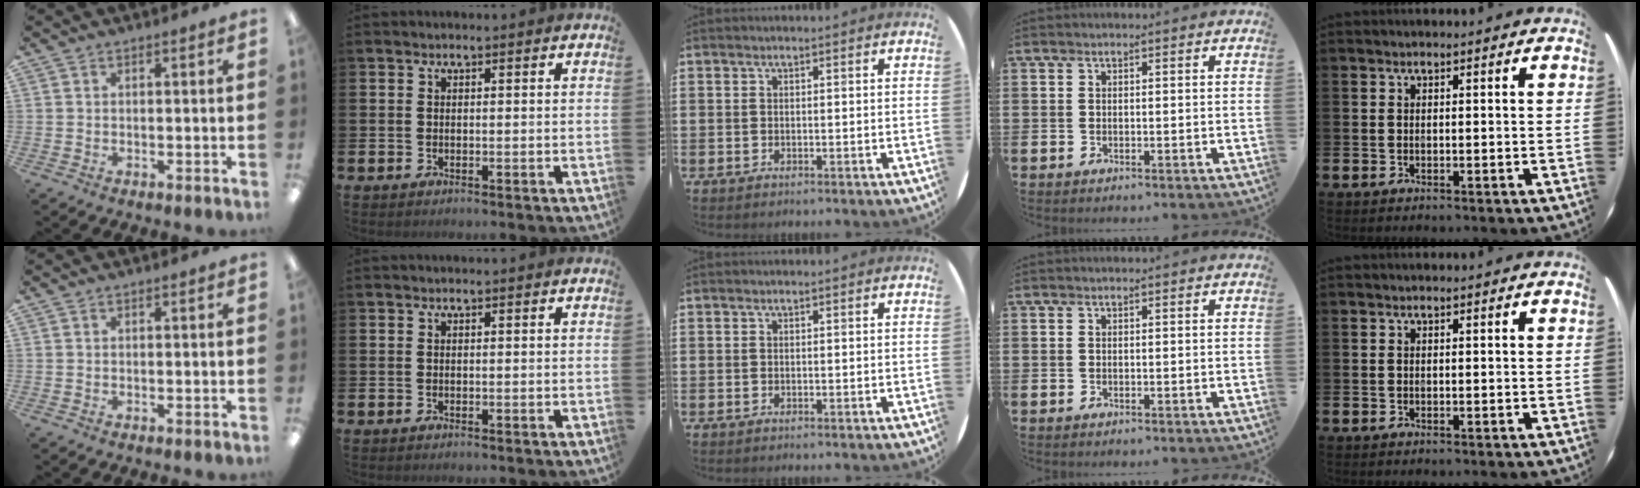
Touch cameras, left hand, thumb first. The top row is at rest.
{}